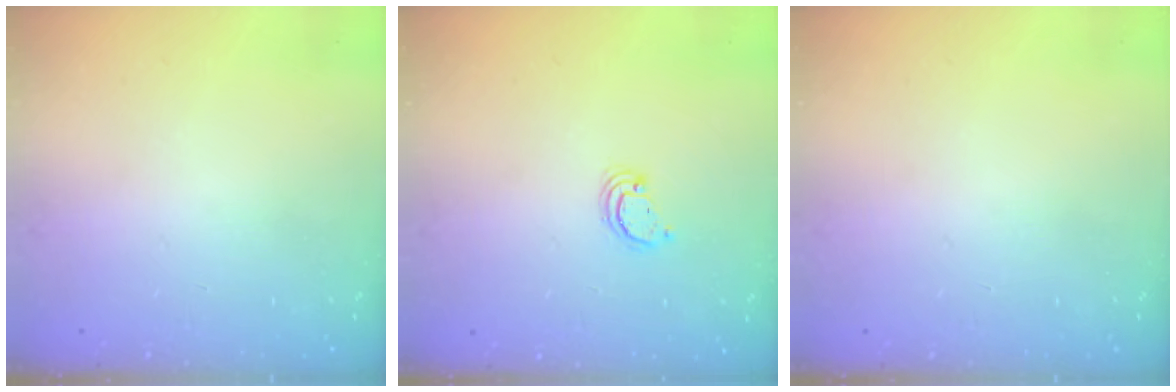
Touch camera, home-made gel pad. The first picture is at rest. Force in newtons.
{"total": 2.6, "press": 2.6, "slide": 0.2}
{"total": 0.0}